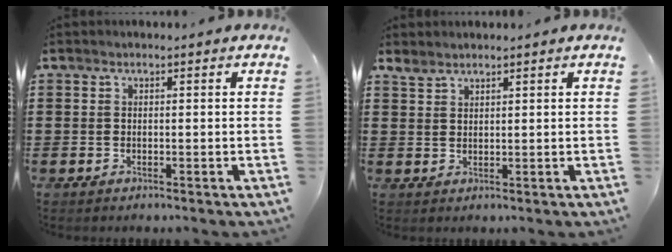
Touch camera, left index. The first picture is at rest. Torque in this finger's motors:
{"motor_torque": [-0.22, -0.05, -0.23, -0.02]}